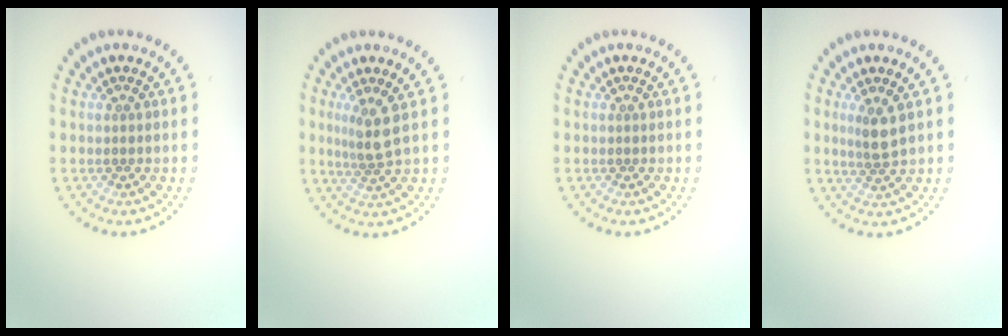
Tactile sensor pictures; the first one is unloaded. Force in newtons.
{"total": 2.4, "press": 1.8, "slide": 1.6}
{"total": 0.0}
{"total": 2.1, "press": 1.8, "slide": 1.1}